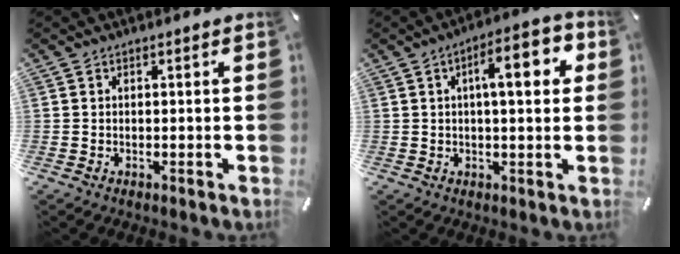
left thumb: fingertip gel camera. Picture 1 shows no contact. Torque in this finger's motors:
{"motor_torque": [0.71, 0.41, 1.57, -0.15, 0.14]}